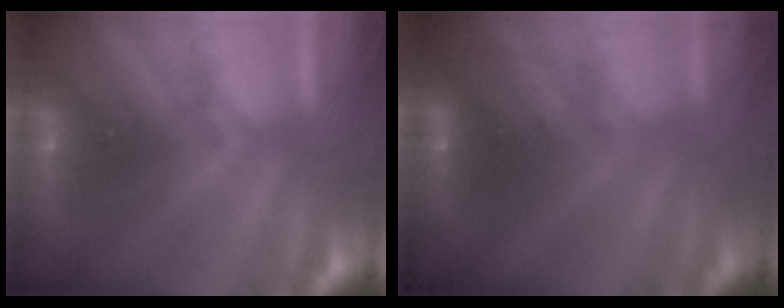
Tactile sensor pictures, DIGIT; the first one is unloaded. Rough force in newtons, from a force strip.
{"total": 1.7}